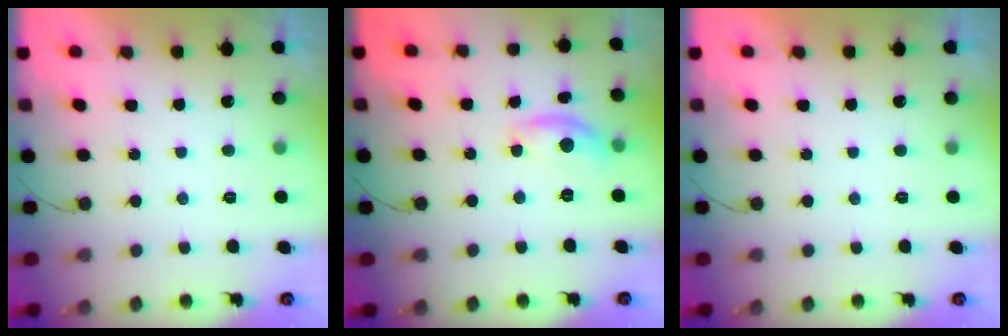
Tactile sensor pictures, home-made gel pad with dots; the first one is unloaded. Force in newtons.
{"total": 9.2, "press": 9.2, "slide": 0.5}
{"total": 0.0}